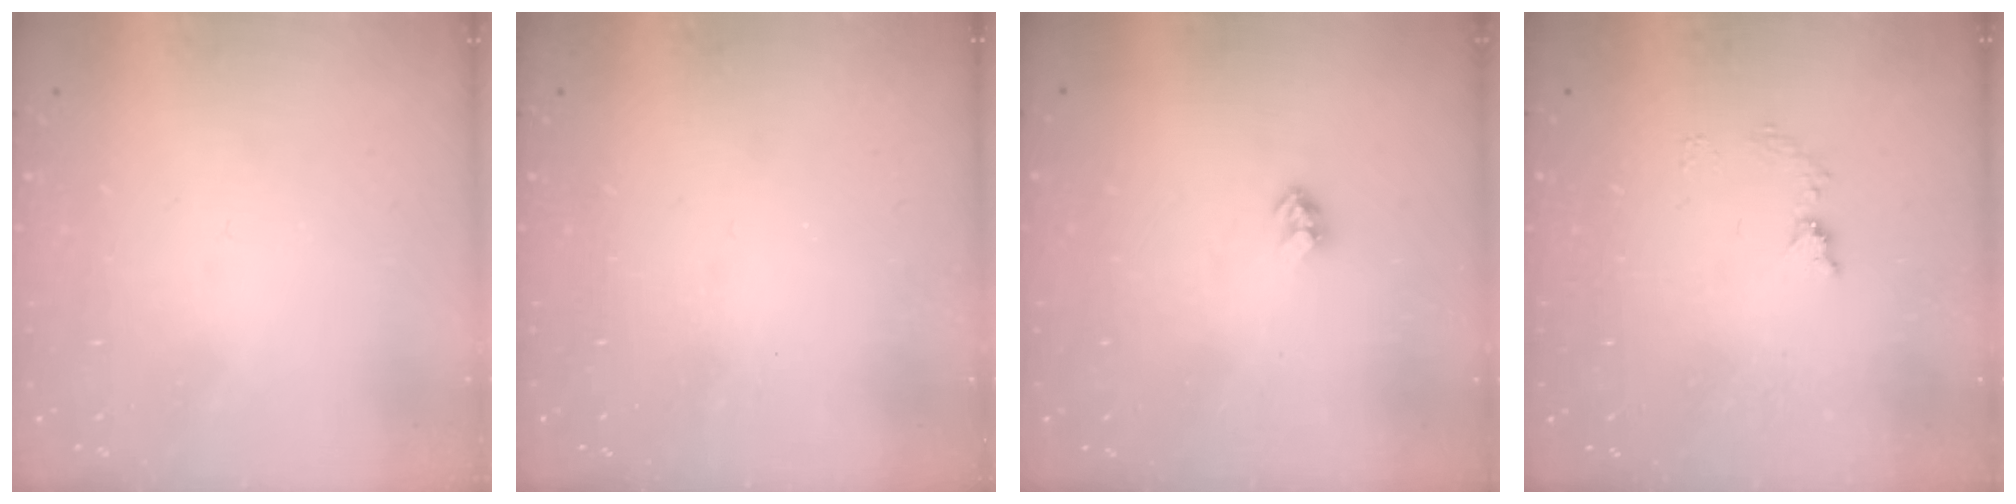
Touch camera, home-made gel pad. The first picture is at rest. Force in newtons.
{"total": 0.0}
{"total": 2.3, "press": 2.3, "slide": 0.1}
{"total": 6.4, "press": 6.4, "slide": 0.7}